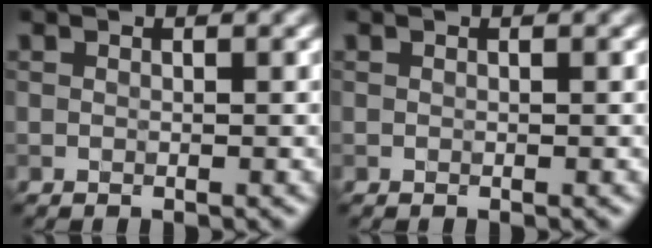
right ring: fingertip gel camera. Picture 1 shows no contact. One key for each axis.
{"total": 0.0}